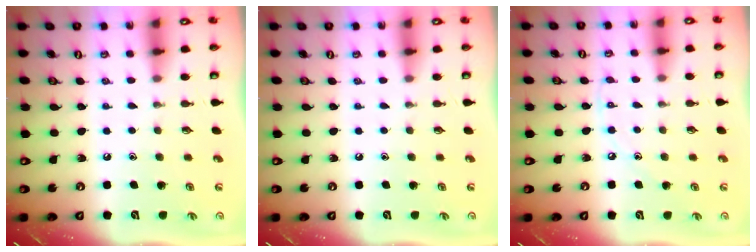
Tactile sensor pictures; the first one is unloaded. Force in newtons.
{"total": 0.0}
{"total": 5.1, "press": 5.1, "slide": 0.7}